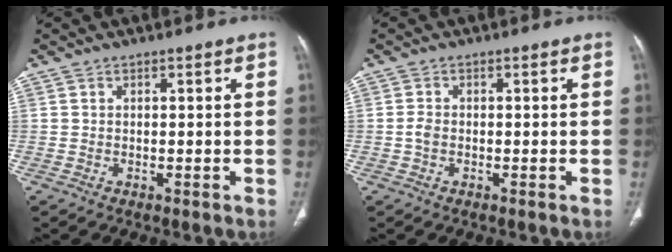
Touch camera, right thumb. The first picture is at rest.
{"total": 1.5, "force": [-0.4, 0.9, 1.1], "torque": [-0.026, 0.000, -0.009]}